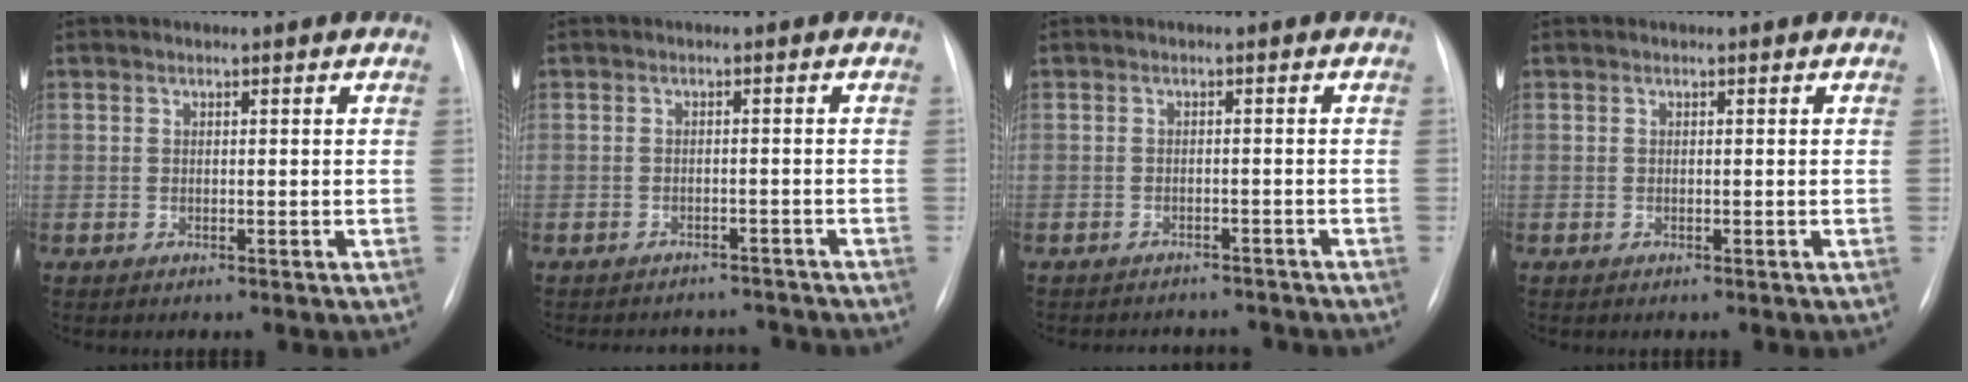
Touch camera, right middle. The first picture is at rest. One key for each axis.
{"total": 7.3, "fx": -6.9, "fy": 2.2, "fz": 0.6, "tx": -0.006, "ty": 0.014, "tz": -0.077}
{"total": 6.8, "fx": -6.4, "fy": 1.9, "fz": 0.9, "tx": -0.008, "ty": 0.007, "tz": -0.072}
{"total": 0.0}